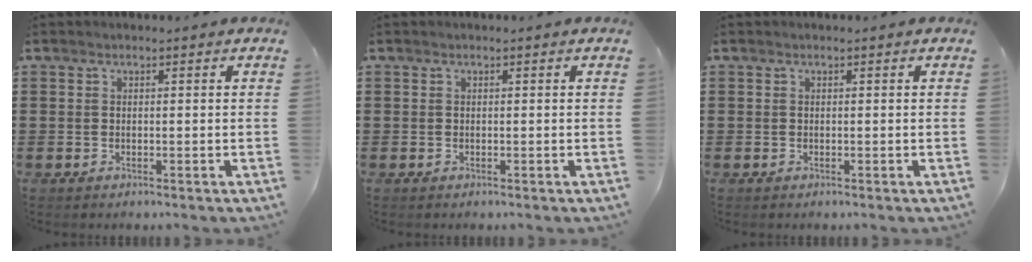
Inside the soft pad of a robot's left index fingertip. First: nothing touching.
{"total": 0.0}
{"total": 0.0}